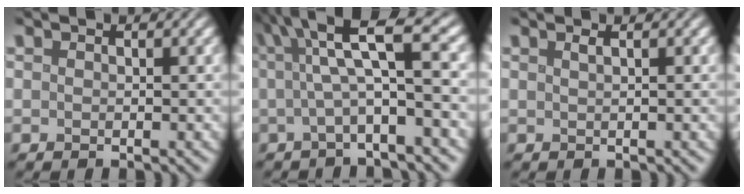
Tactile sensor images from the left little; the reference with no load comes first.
{"total": 6.5, "force": [1.3, 1.1, 6.3], "torque": [-0.099, 0.014, 0.013]}
{"total": 1.1, "force": [0.5, 0.4, 0.9], "torque": [-0.008, 0.003, 0.003]}